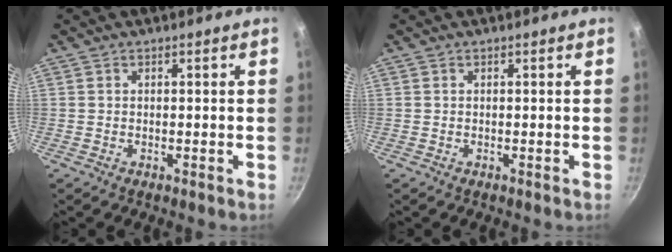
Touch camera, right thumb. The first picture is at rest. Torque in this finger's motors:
{"motor_torque": [-0.01, -0.03, -0.06, -0.11, 0.02]}